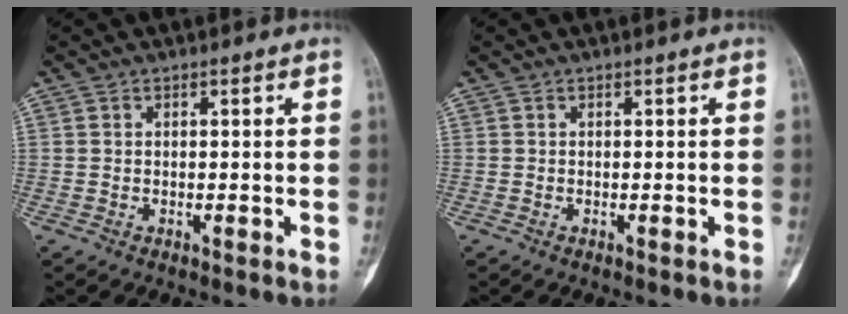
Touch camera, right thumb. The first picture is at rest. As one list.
[{"total": 0.0}]